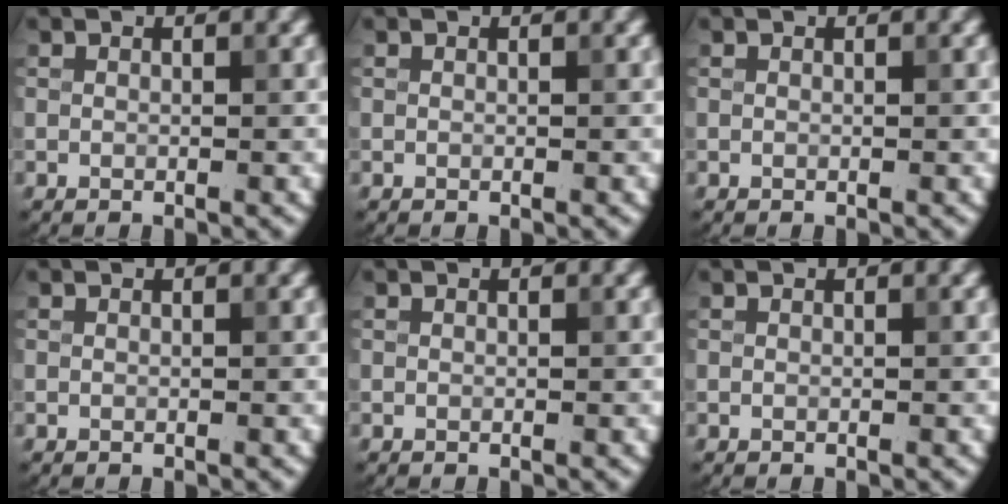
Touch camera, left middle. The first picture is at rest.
{"total": 0.0}
{"total": 0.0}
{"total": 0.0}
{"total": 0.0}
{"total": 0.0}